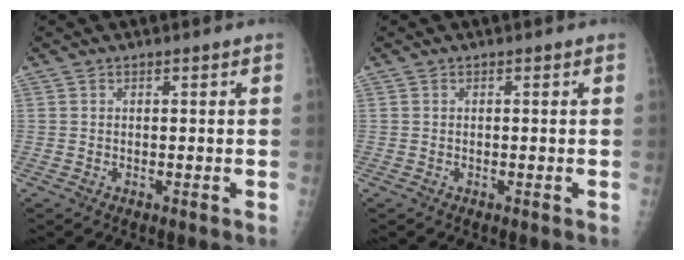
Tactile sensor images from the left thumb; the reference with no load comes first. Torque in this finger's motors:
{"motor_torque": [0.03, 0.03, -0.03, -0.03, 0.00]}